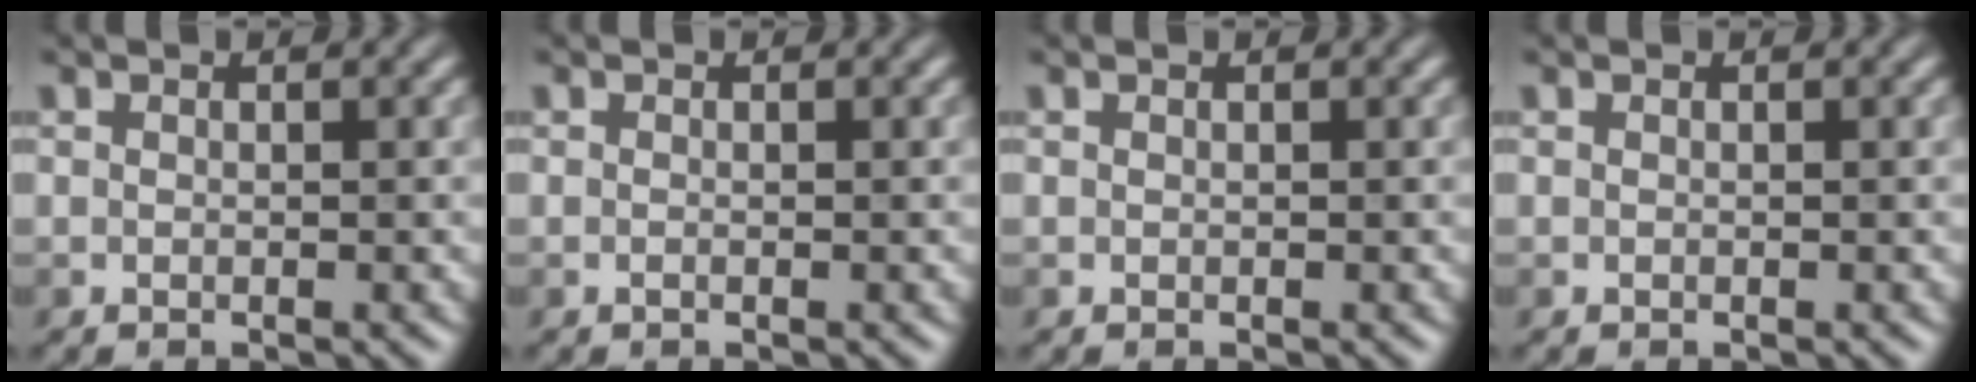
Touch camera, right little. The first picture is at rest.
{"total": 0.0}
{"total": 0.0}
{"total": 0.0}